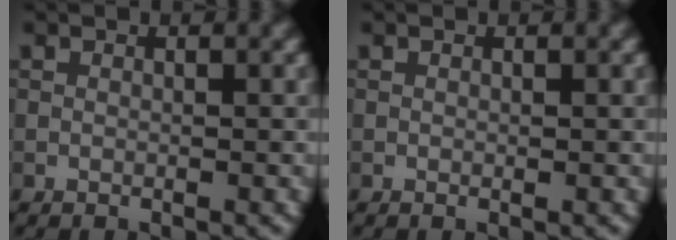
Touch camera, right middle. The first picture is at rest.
{"total": 0.0}